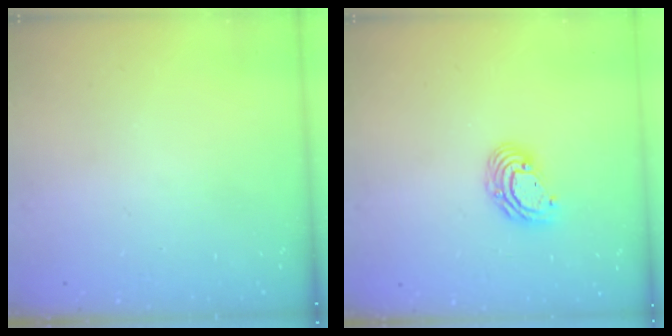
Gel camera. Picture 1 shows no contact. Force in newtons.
{"total": 7.0, "press": 7.0, "slide": 0.8}